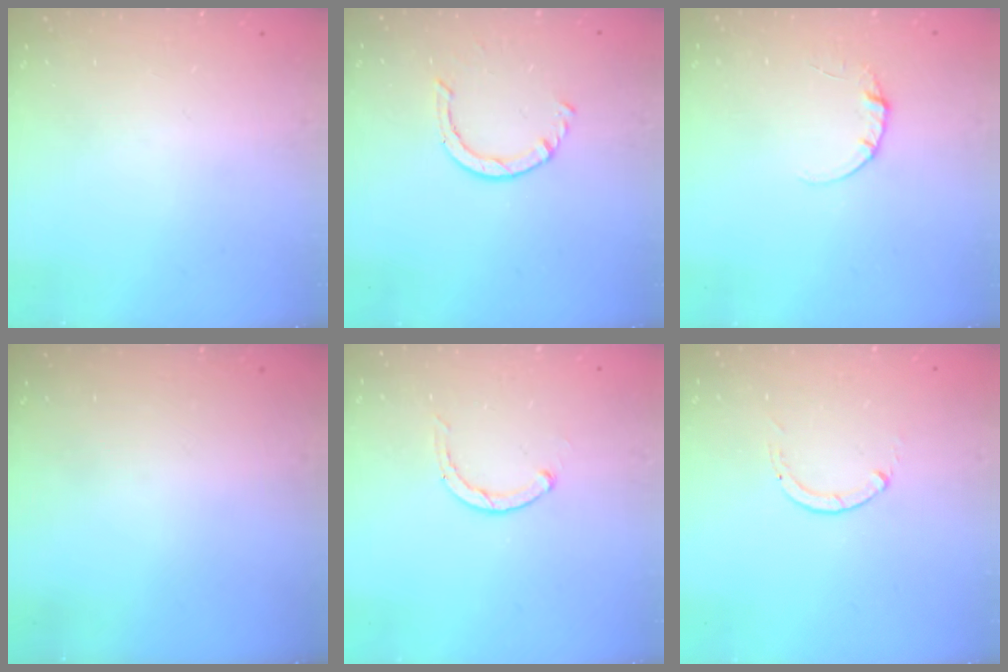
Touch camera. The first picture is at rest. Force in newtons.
{"total": 2.2, "press": 2.2, "slide": 0.4}
{"total": 3.3, "press": 3.3, "slide": 0.4}
{"total": 0.0}
{"total": 2.3, "press": 2.3, "slide": 0.3}
{"total": 0.0}